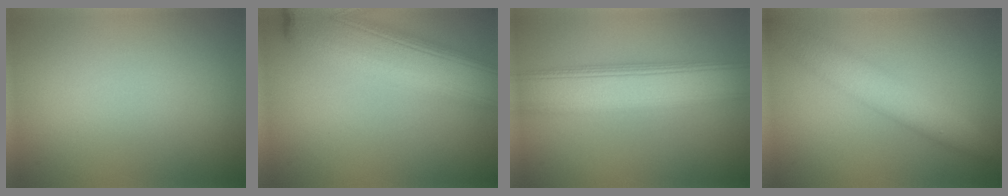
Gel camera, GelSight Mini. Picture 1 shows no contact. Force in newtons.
{"total": 10.1, "press": 10.0, "slide": 0.7}
{"total": 8.9, "press": 8.9, "slide": 0.6}
{"total": 4.5, "press": 4.5, "slide": 0.1}